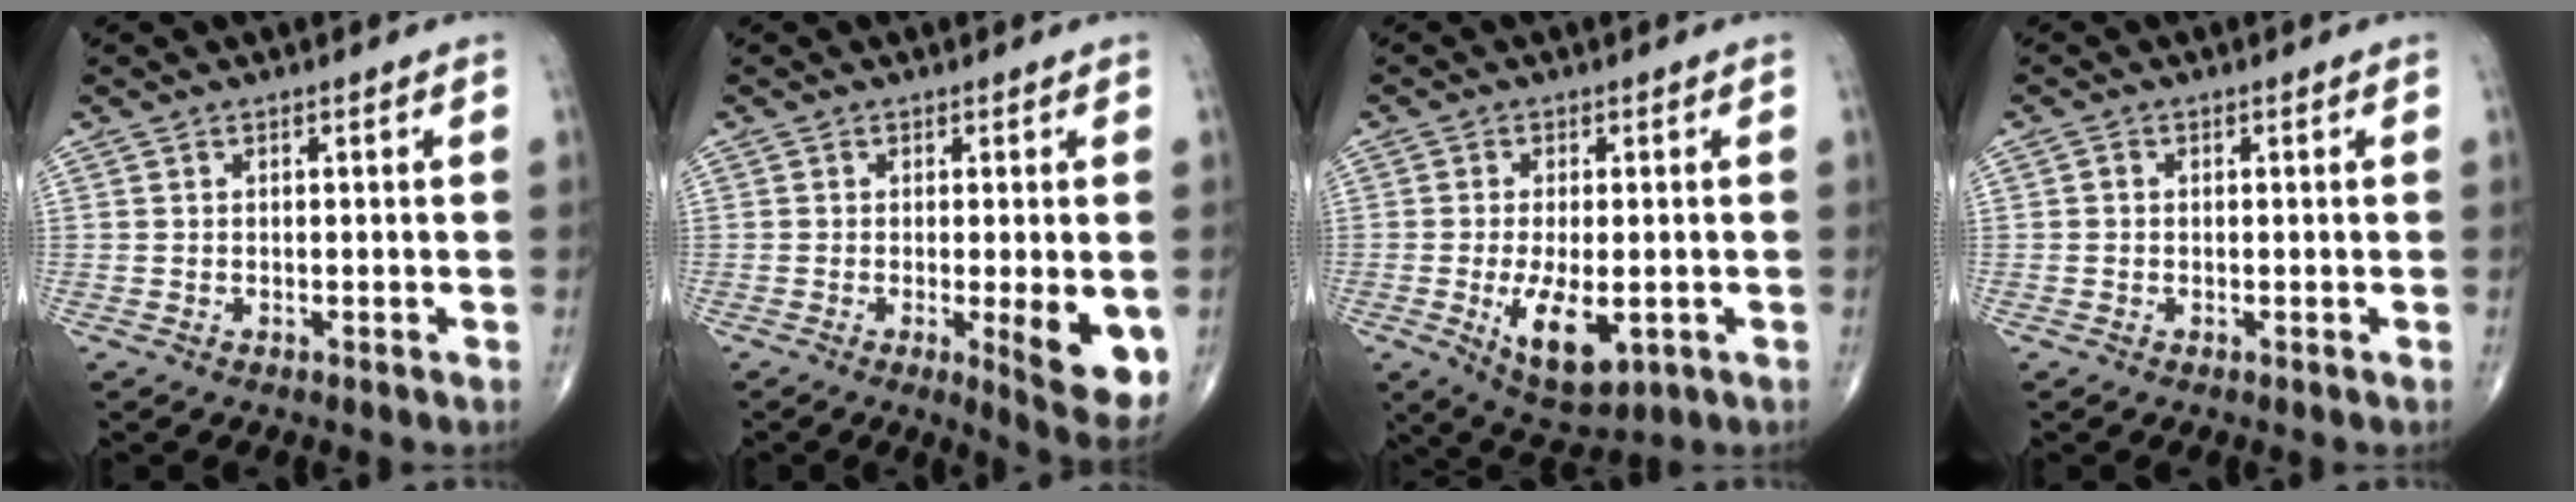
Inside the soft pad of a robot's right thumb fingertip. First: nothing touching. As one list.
[{"total": 8.9, "force": [-1.7, 2.0, 8.5], "torque": [-0.112, -0.022, -0.019]}, {"total": 9.8, "force": [-2.5, 4.5, 8.3], "torque": [-0.135, -0.017, -0.030]}, {"total": 0.7, "force": [-0.1, 0.7, 0.3], "torque": [-0.003, 0.001, -0.004]}]